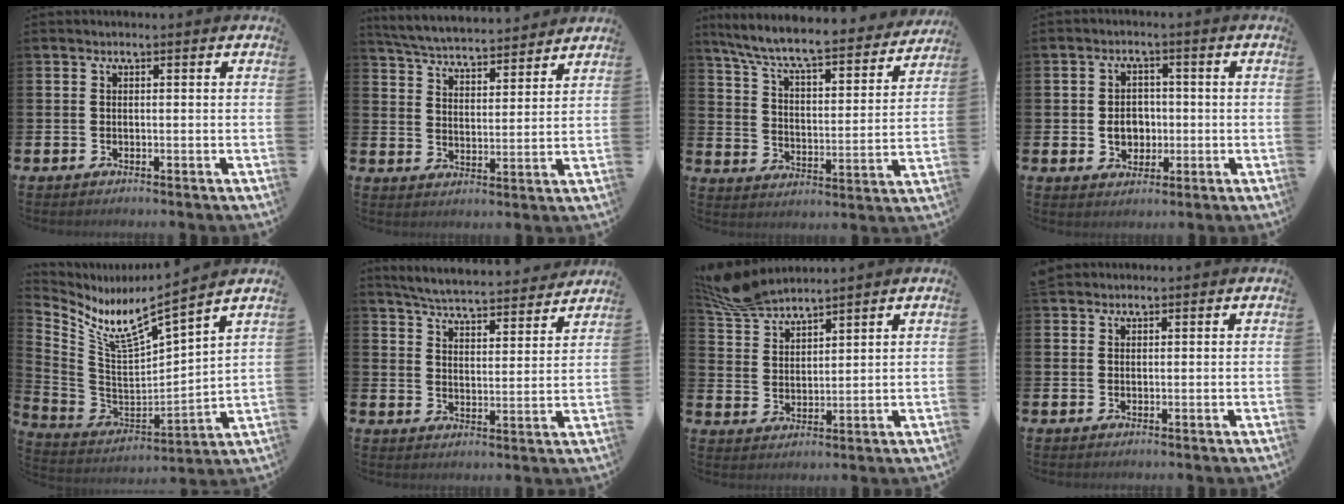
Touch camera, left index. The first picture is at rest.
{"total": 5.5, "force": [5.5, 0.5, 0.8], "torque": [-0.043, -0.042, 0.094]}
{"total": 8.2, "force": [7.5, 1.1, 3.3], "torque": [-0.095, -0.058, 0.122]}
{"total": 4.0, "force": [-0.5, 3.3, 2.1], "torque": [-0.032, 0.002, -0.018]}
{"total": 6.1, "force": [5.3, -0.7, 3.1], "torque": [-0.086, -0.061, 0.079]}
{"total": 5.7, "force": [5.6, 0.3, 1.0], "torque": [-0.044, -0.041, 0.097]}
{"total": 6.2, "force": [6.0, 0.6, 1.0], "torque": [-0.040, -0.028, 0.112]}
{"total": 1.5, "force": [1.4, 0.6, -0.1], "torque": [0.013, -0.001, 0.024]}